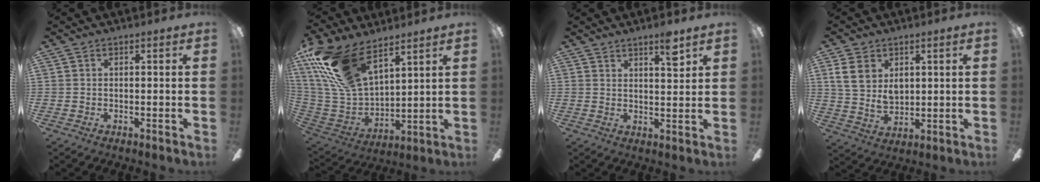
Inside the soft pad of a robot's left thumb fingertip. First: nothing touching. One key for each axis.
{"total": 21.8, "fx": 13.5, "fy": 10.1, "fz": 13.8, "tx": -0.324, "ty": -0.057, "tz": 0.247}
{"total": 5.1, "fx": 3.8, "fy": 0.8, "fz": 3.4, "tx": -0.043, "ty": -0.022, "tz": 0.057}
{"total": 9.2, "fx": 3.2, "fy": 6.6, "fz": 5.5, "tx": -0.093, "ty": -0.003, "tz": 0.060}